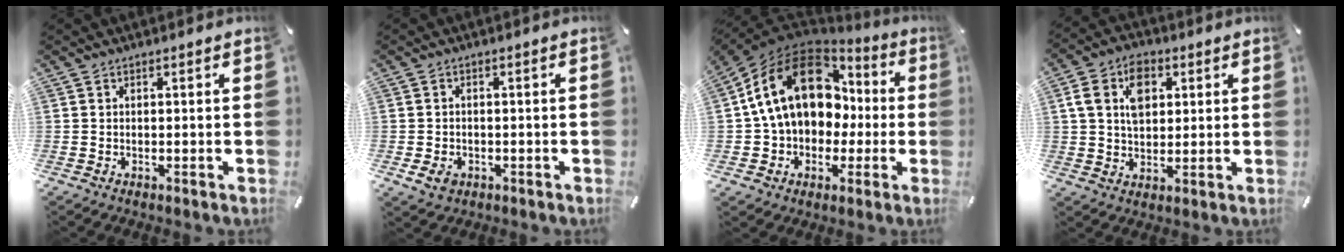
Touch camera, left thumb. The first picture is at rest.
{"total": 3.1, "force": [-1.2, 2.4, 1.5], "torque": [-0.032, 0.005, -0.023]}
{"total": 18.9, "force": [3.7, 14.5, 11.5], "torque": [-0.234, 0.001, 0.067]}
{"total": 9.7, "force": [2.8, 7.1, 6.0], "torque": [-0.117, 0.006, 0.048]}